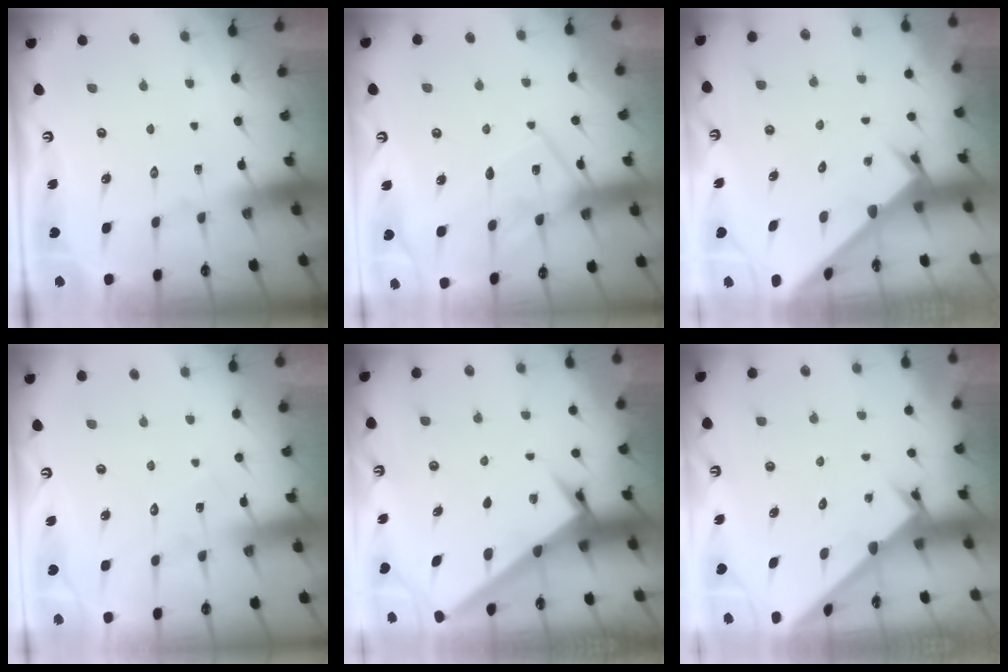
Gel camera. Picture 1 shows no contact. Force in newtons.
{"total": 11.5, "press": 11.5, "slide": 0.4}
{"total": 2.6, "press": 2.6, "slide": 0.3}
{"total": 6.1, "press": 6.1, "slide": 0.1}
{"total": 4.2, "press": 4.2, "slide": 0.5}
{"total": 1.7, "press": 1.7, "slide": 0.1}